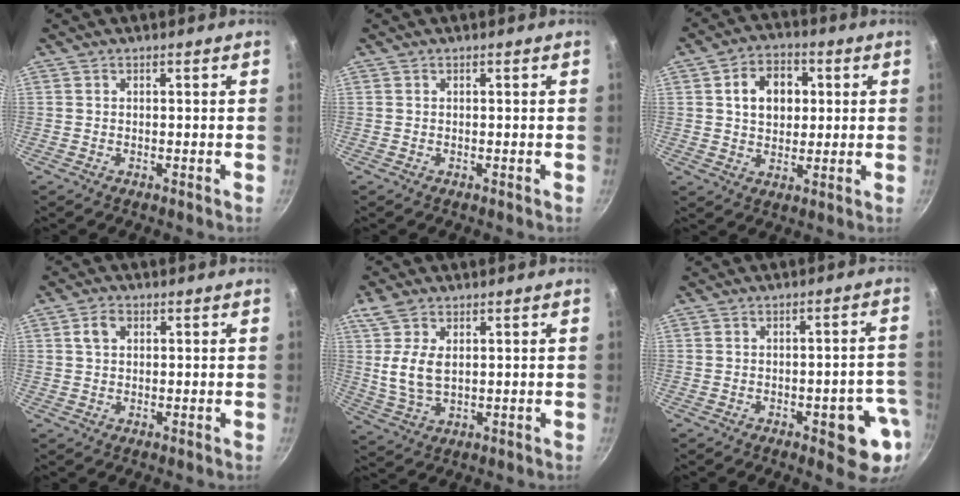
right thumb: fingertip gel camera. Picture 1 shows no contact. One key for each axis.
{"total": 0.0}
{"total": 9.7, "fx": 2.0, "fy": 7.2, "fz": 6.1, "tx": -0.069, "ty": 0.008, "tz": 0.026}
{"total": 3.3, "fx": 1.0, "fy": 2.4, "fz": 2.0, "tx": -0.027, "ty": 0.004, "tz": 0.016}
{"total": 7.9, "fx": 1.9, "fy": 4.4, "fz": 6.3, "tx": -0.126, "ty": -0.004, "tz": 0.040}
{"total": 9.7, "fx": -3.5, "fy": 3.9, "fz": 8.1, "tx": -0.060, "ty": 0.020, "tz": -0.041}